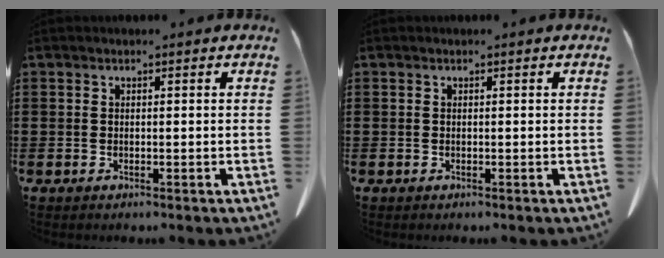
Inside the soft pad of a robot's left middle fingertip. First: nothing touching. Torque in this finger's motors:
{"motor_torque": [0.00, 0.00, 0.00, 0.02]}